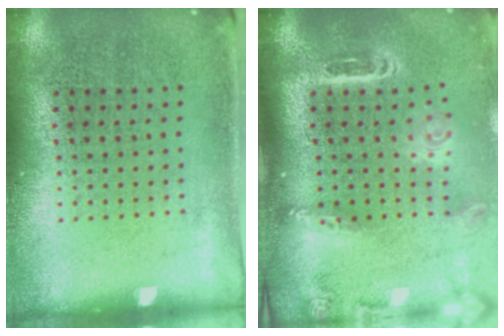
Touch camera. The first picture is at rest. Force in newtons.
{"total": 2.6, "press": 1.9, "slide": 1.8}